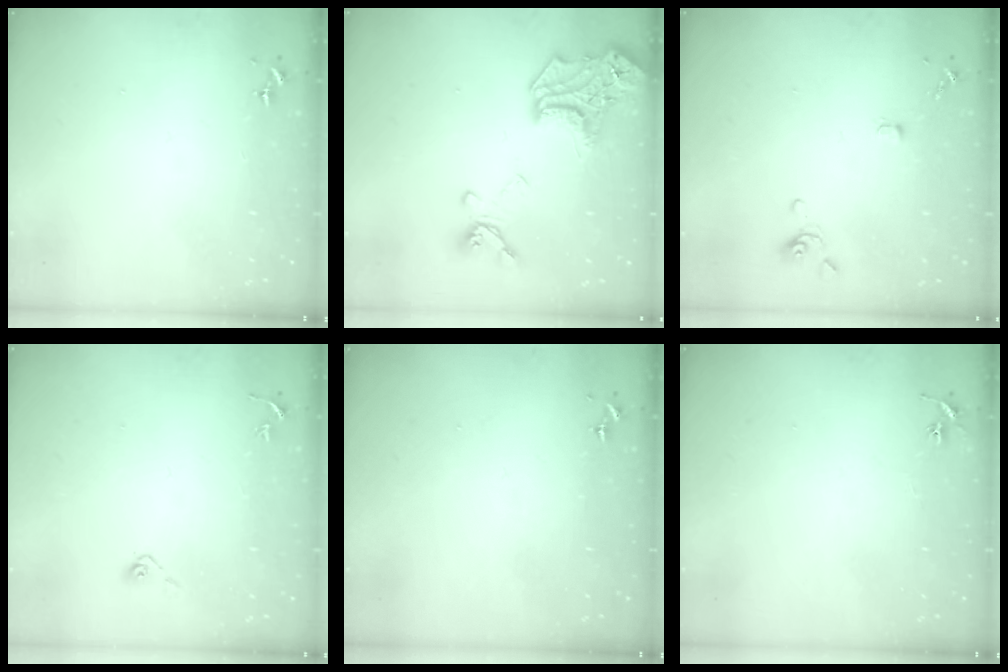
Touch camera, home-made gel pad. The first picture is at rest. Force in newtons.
{"total": 19.9, "press": 19.9, "slide": 0.9}
{"total": 3.6, "press": 3.5, "slide": 0.7}
{"total": 3.9, "press": 3.4, "slide": 1.9}
{"total": 0.0}
{"total": 2.9, "press": 2.9, "slide": 0.3}